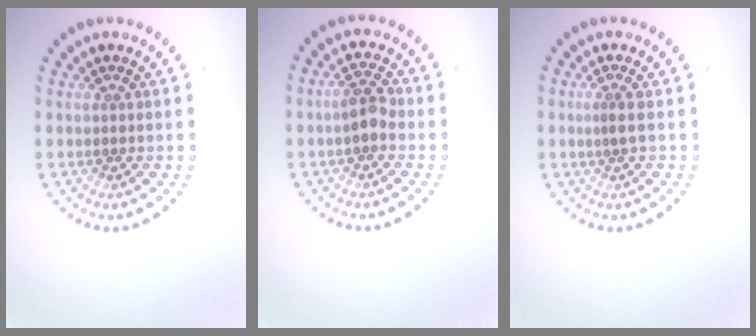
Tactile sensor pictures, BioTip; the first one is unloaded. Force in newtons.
{"total": 2.2, "press": 2.1, "slide": 0.5}
{"total": 0.9, "press": 0.6, "slide": 0.7}